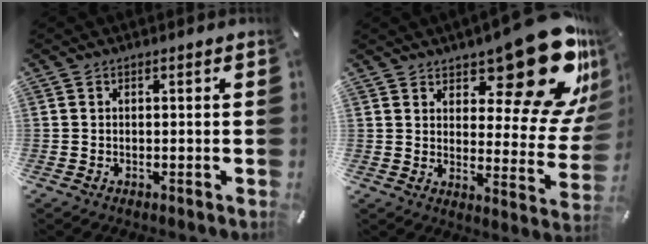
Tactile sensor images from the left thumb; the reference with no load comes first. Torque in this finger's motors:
{"motor_torque": [3.21, 1.80, 0.80, 0.26, 0.13]}